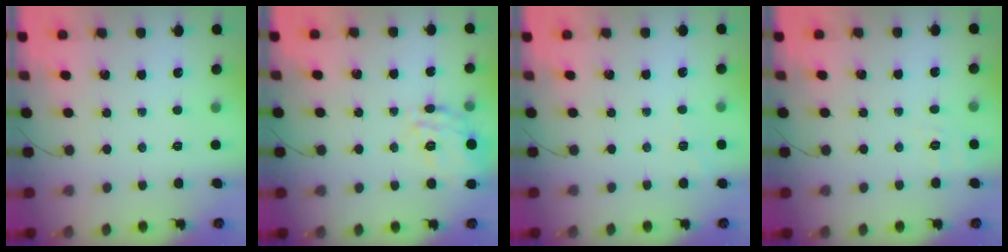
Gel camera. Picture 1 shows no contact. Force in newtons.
{"total": 16.1, "press": 16.1, "slide": 0.6}
{"total": 2.3, "press": 1.8, "slide": 1.4}
{"total": 1.8, "press": 0.4, "slide": 1.8}